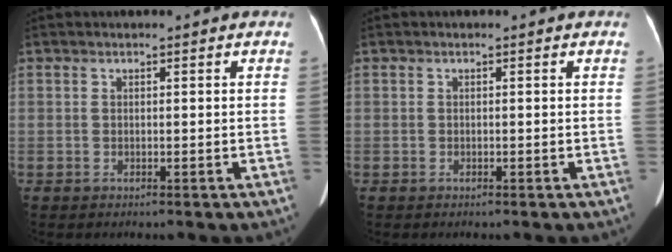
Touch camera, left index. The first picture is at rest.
{"total": 0.0}